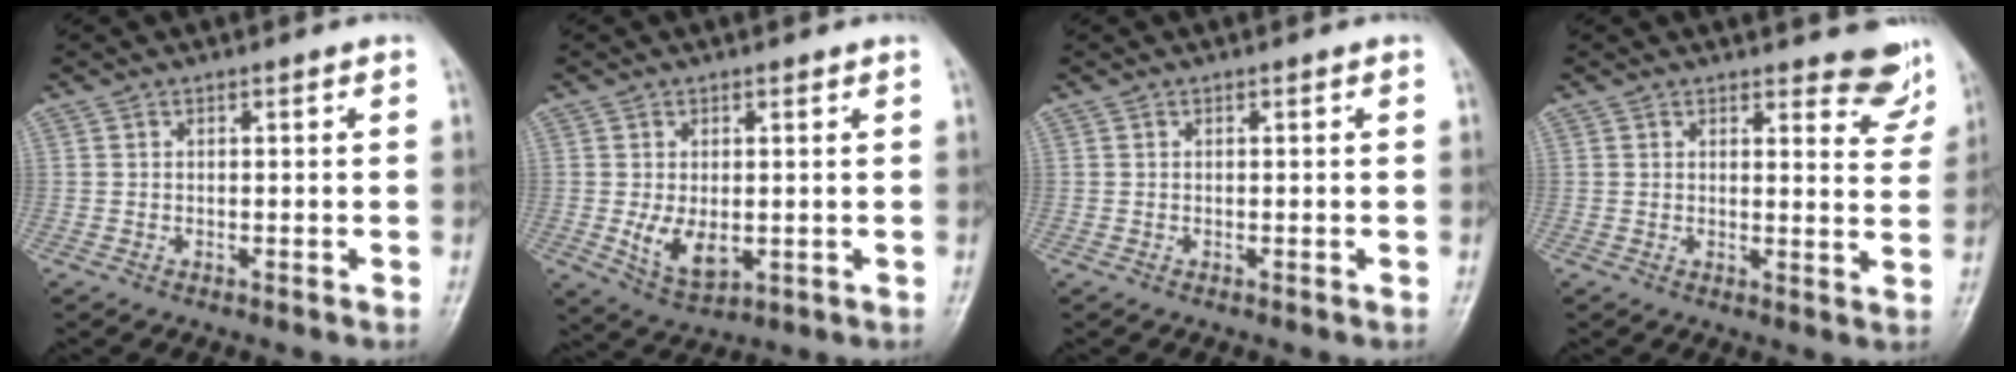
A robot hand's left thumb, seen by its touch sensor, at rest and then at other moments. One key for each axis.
{"total": 6.2, "fx": -0.4, "fy": 3.8, "fz": 4.9, "tx": -0.078, "ty": -0.016, "tz": 0.008}
{"total": 0.0}
{"total": 6.7, "fx": 5.9, "fy": 2.2, "fz": 2.4, "tx": 0.005, "ty": -0.044, "tz": 0.055}